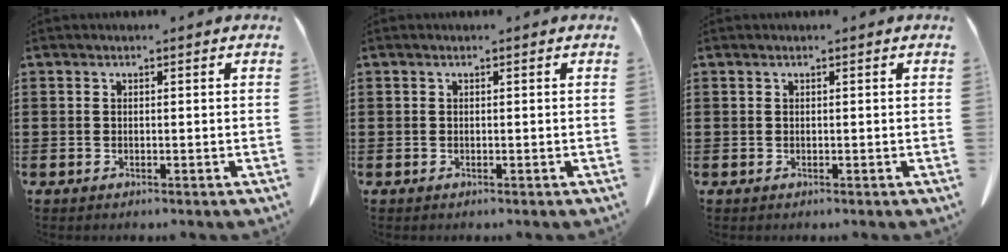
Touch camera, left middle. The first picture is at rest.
{"total": 0.0}
{"total": 0.0}